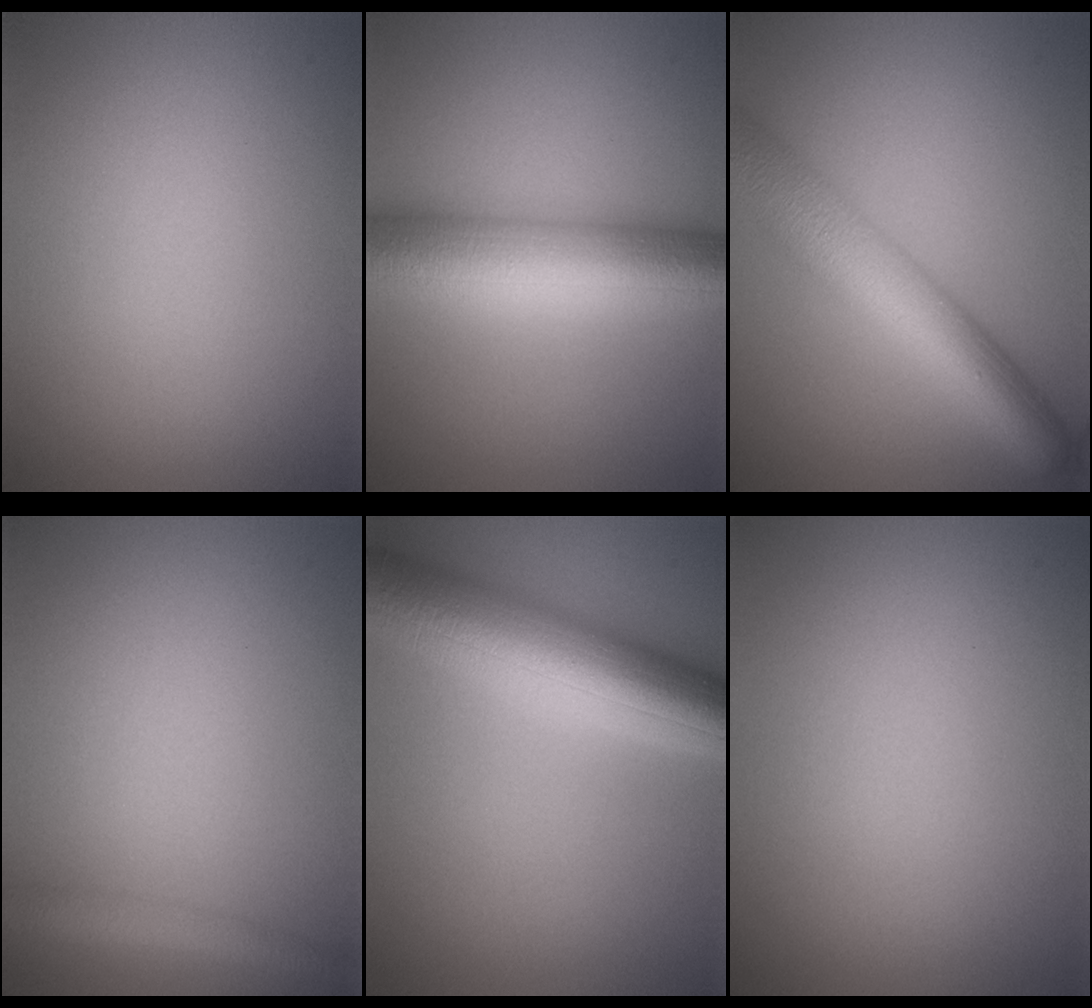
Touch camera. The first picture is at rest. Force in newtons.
{"total": 9.8, "press": 9.8, "slide": 0.2}
{"total": 8.7, "press": 8.7, "slide": 0.4}
{"total": 2.6, "press": 2.6, "slide": 0.0}
{"total": 10.5, "press": 10.5, "slide": 0.2}
{"total": 0.0}